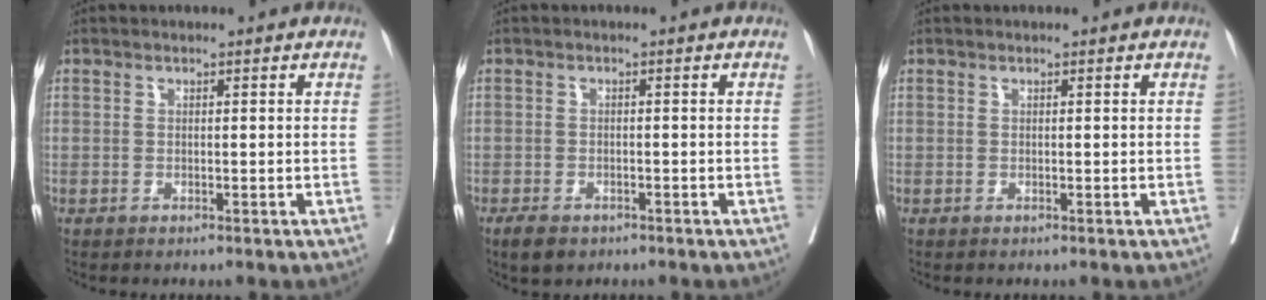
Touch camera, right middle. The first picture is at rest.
{"total": 3.5, "force": [-2.6, 1.7, 1.7], "torque": [-0.029, -0.003, -0.036]}
{"total": 0.0}